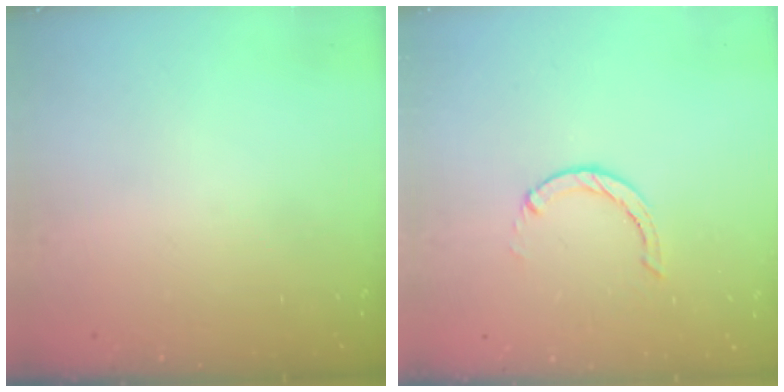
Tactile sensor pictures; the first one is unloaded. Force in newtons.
{"total": 0.6, "press": 0.6, "slide": 0.2}